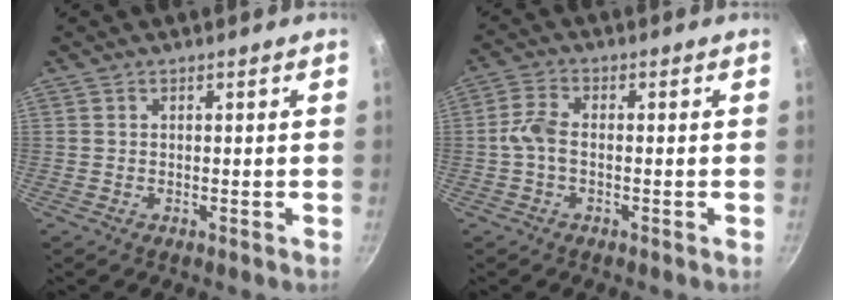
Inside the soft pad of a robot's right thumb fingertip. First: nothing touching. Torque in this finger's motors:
{"motor_torque": [0.92, 0.86, 0.89, 0.24, 0.11]}